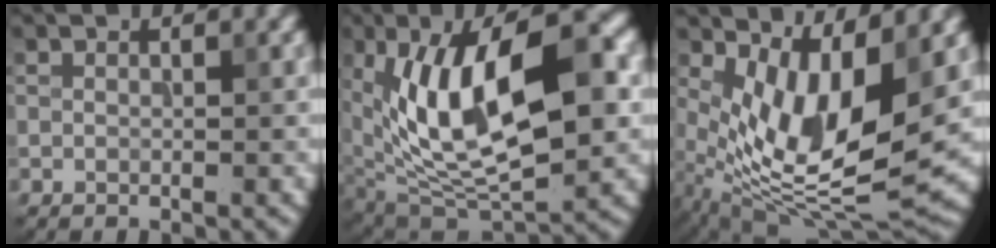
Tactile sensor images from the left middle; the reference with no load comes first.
{"total": 13.6, "force": [2.1, 5.9, 12.0], "torque": [-0.195, 0.003, 0.035]}
{"total": 10.2, "force": [1.3, 4.2, 9.2], "torque": [-0.178, -0.026, 0.029]}